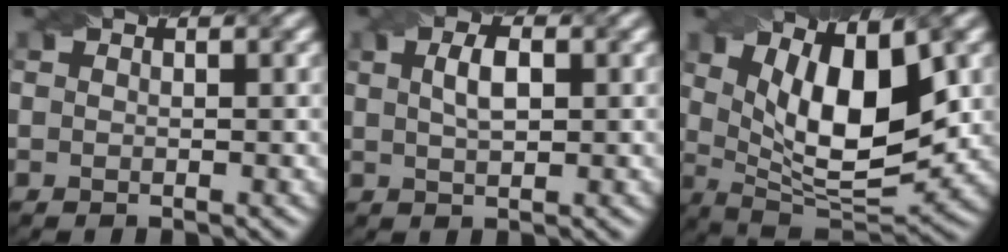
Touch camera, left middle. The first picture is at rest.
{"total": 2.5, "force": [0.6, 1.0, 2.2], "torque": [-0.045, 0.006, 0.014]}
{"total": 10.3, "force": [2.6, 4.2, 9.0], "torque": [-0.138, -0.011, 0.044]}